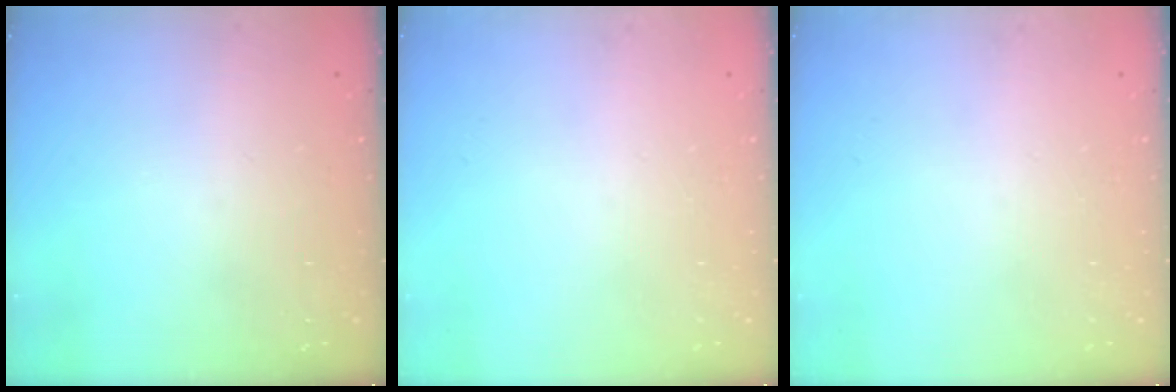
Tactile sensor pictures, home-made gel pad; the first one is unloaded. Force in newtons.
{"total": 0.0}
{"total": 0.0}